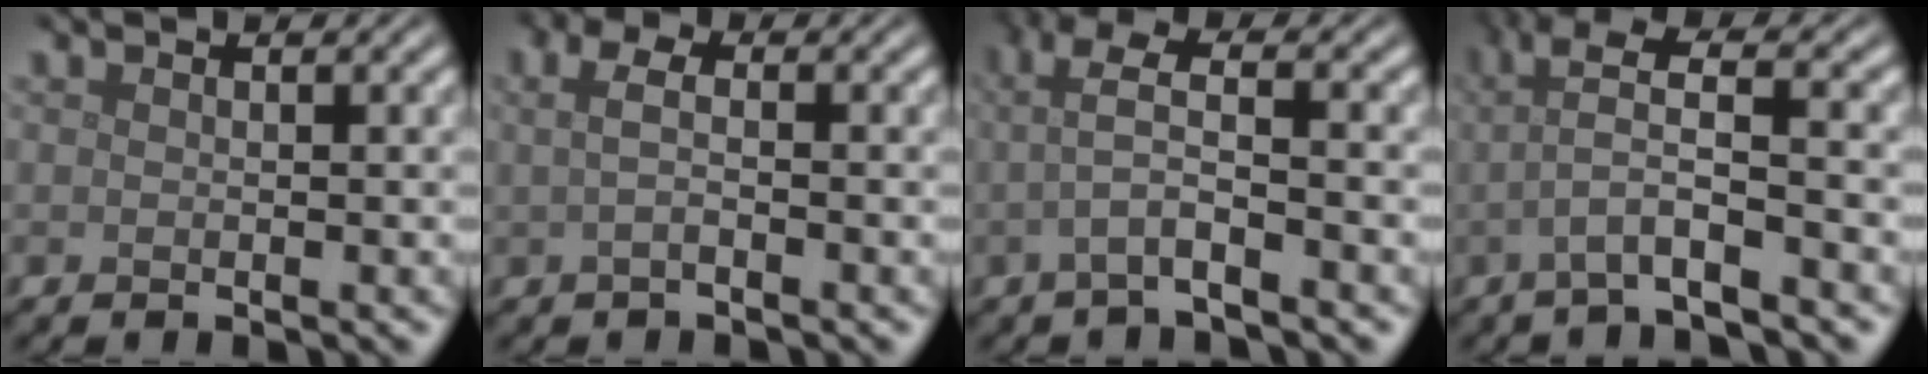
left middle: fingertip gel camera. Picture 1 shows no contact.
{"total": 1.8, "force": [-0.1, 0.7, 1.6], "torque": [-0.037, 0.002, -0.006]}
{"total": 3.4, "force": [-0.4, 0.8, 3.3], "torque": [-0.070, 0.006, -0.011]}
{"total": 4.7, "force": [-0.5, 0.8, 4.6], "torque": [-0.084, 0.008, -0.014]}